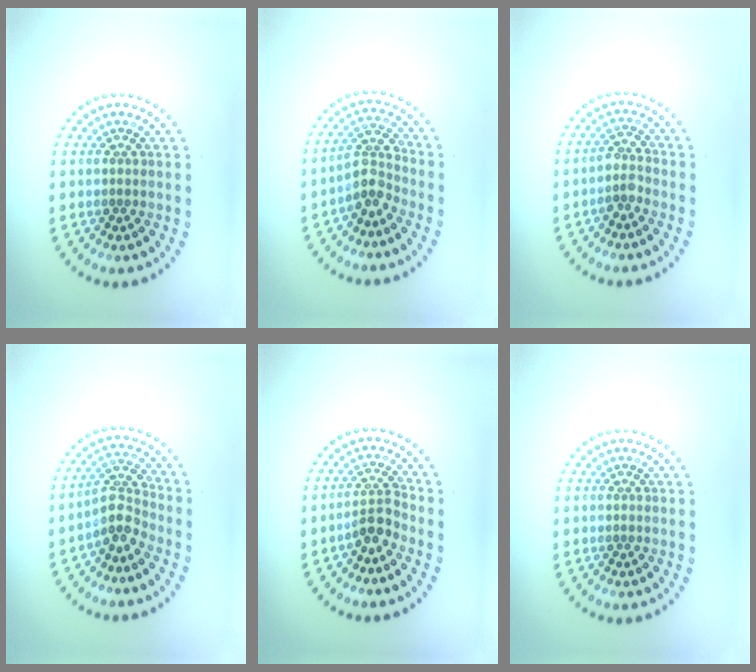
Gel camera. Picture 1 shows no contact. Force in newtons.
{"total": 2.8, "press": 2.2, "slide": 1.7}
{"total": 1.8, "press": 1.3, "slide": 1.2}
{"total": 2.8, "press": 2.1, "slide": 1.8}
{"total": 2.3, "press": 1.8, "slide": 1.5}
{"total": 0.0}